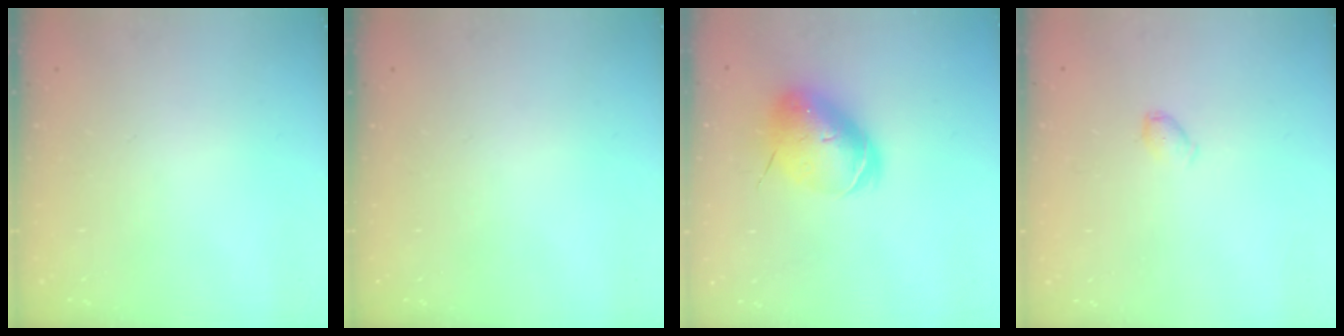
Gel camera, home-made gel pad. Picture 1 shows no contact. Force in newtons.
{"total": 0.0}
{"total": 10.8, "press": 10.5, "slide": 2.2}
{"total": 4.9, "press": 4.9, "slide": 0.8}